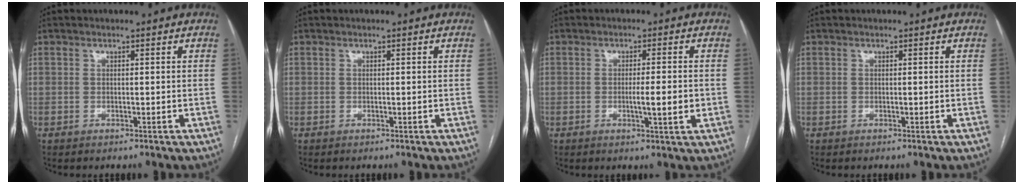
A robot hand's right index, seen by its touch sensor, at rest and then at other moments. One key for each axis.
{"total": 0.0}
{"total": 4.5, "fx": -0.9, "fy": 0.0, "fz": 4.4, "tx": -0.071, "ty": -0.006, "tz": -0.012}
{"total": 0.0}